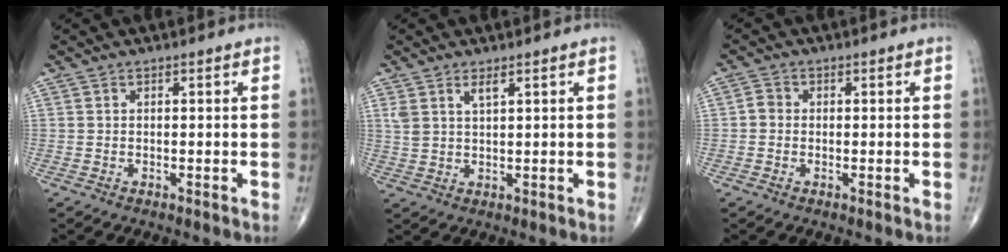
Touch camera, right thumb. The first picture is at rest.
{"total": 3.2, "force": [1.9, 1.1, 2.3], "torque": [-0.047, -0.006, 0.042]}
{"total": 1.9, "force": [-0.3, 1.7, 0.8], "torque": [-0.005, 0.005, -0.010]}